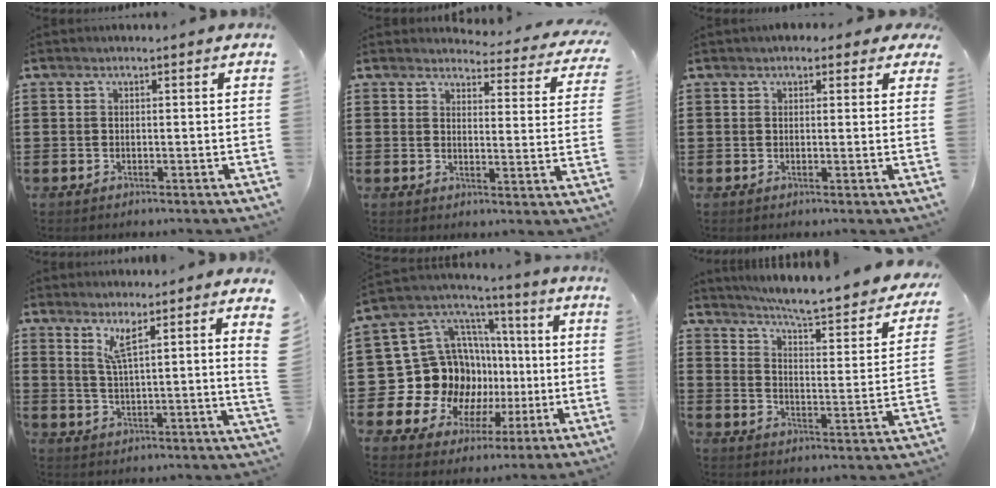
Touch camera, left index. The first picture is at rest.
{"total": 3.5, "force": [3.3, 0.5, 0.9], "torque": [-0.027, -0.026, 0.054]}
{"total": 1.8, "force": [1.3, 1.1, 0.7], "torque": [-0.011, 0.007, 0.021]}
{"total": 5.8, "force": [4.3, -0.5, 3.8], "torque": [-0.076, -0.022, 0.071]}
{"total": 17.5, "force": [-2.0, 16.0, 6.8], "torque": [-0.173, -0.033, 0.007]}
{"total": 5.7, "force": [5.2, -0.6, 2.4], "torque": [-0.064, -0.049, 0.078]}